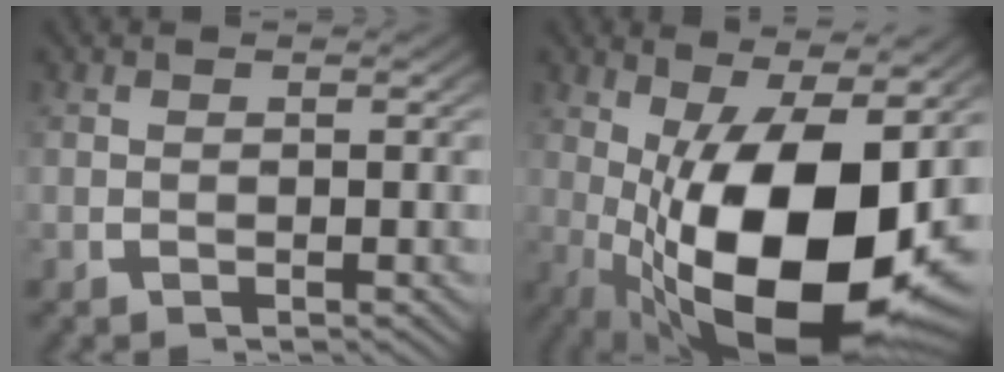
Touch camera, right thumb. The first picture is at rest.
{"total": 19.5, "force": [-1.7, 10.4, 16.4], "torque": [-0.291, -0.070, 0.019]}